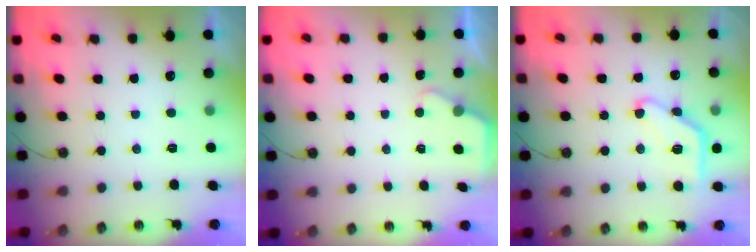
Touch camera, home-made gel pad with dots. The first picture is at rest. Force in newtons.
{"total": 2.1, "press": 2.0, "slide": 0.4}
{"total": 12.2, "press": 12.2, "slide": 0.7}